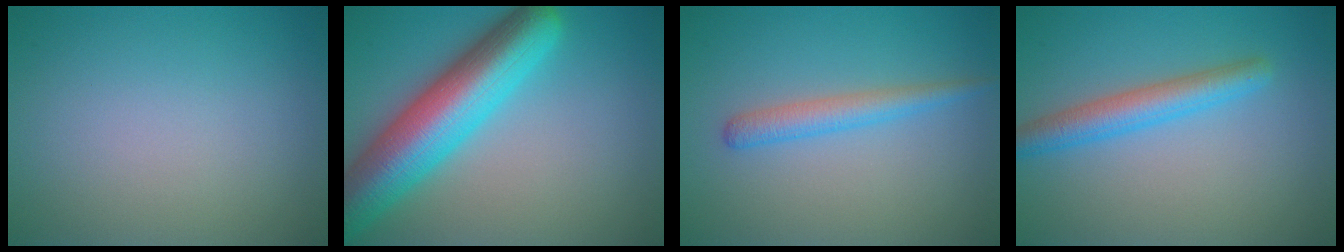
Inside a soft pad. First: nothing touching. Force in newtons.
{"total": 10.2, "press": 10.2, "slide": 0.4}
{"total": 2.4, "press": 2.4, "slide": 0.2}
{"total": 3.6, "press": 3.6, "slide": 0.0}